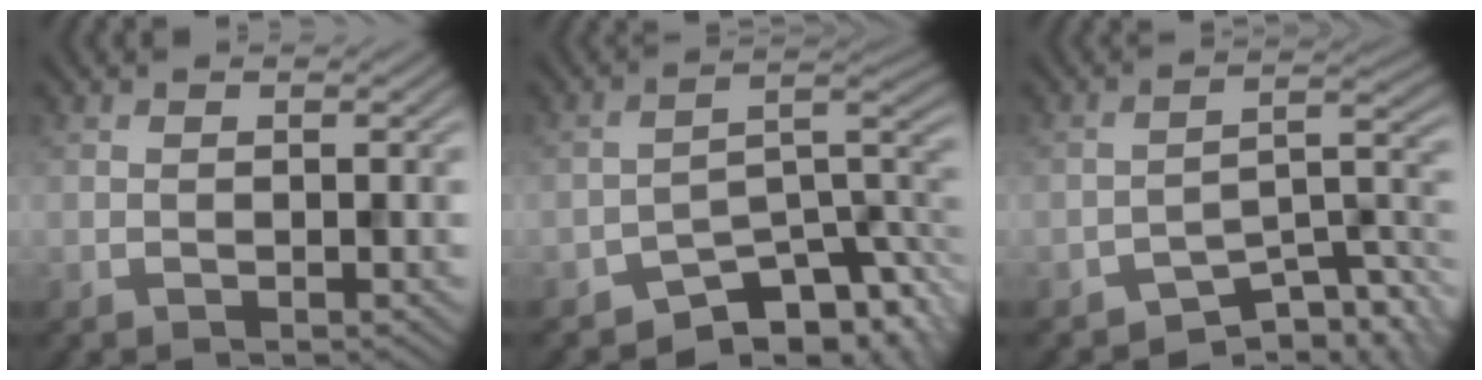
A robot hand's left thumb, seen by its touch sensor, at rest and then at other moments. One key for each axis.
{"total": 9.3, "fx": -6.7, "fy": 3.9, "fz": 5.2, "tx": -0.057, "ty": -0.008, "tz": -0.122}
{"total": 7.8, "fx": -6.2, "fy": 2.3, "fz": 4.2, "tx": -0.045, "ty": -0.001, "tz": -0.109}